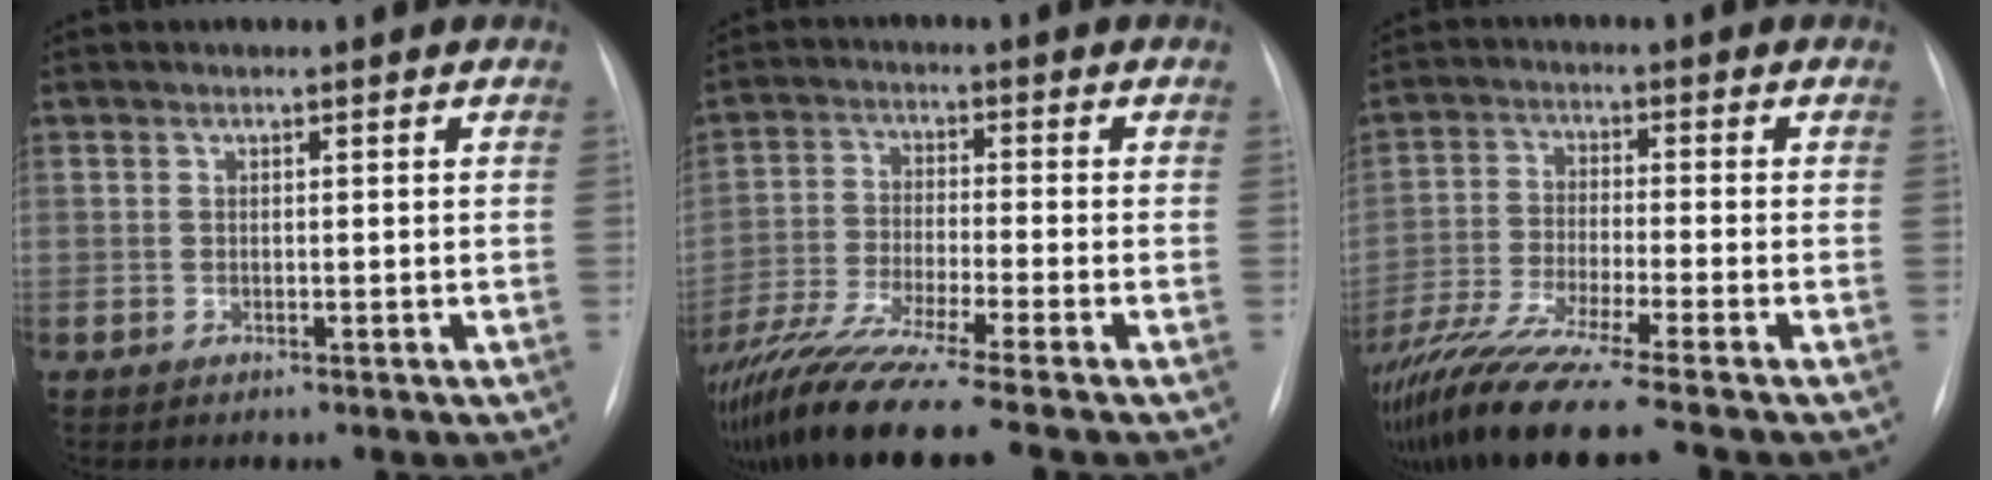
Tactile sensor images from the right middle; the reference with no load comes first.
{"total": 14.2, "force": [-11.5, -1.3, 8.3], "torque": [-0.165, -0.048, -0.197]}
{"total": 14.9, "force": [-12.1, -1.2, 8.6], "torque": [-0.171, -0.050, -0.209]}